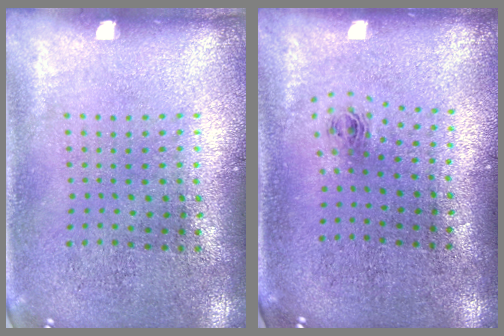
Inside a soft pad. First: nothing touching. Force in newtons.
{"total": 0.9, "press": 0.4, "slide": 0.8}